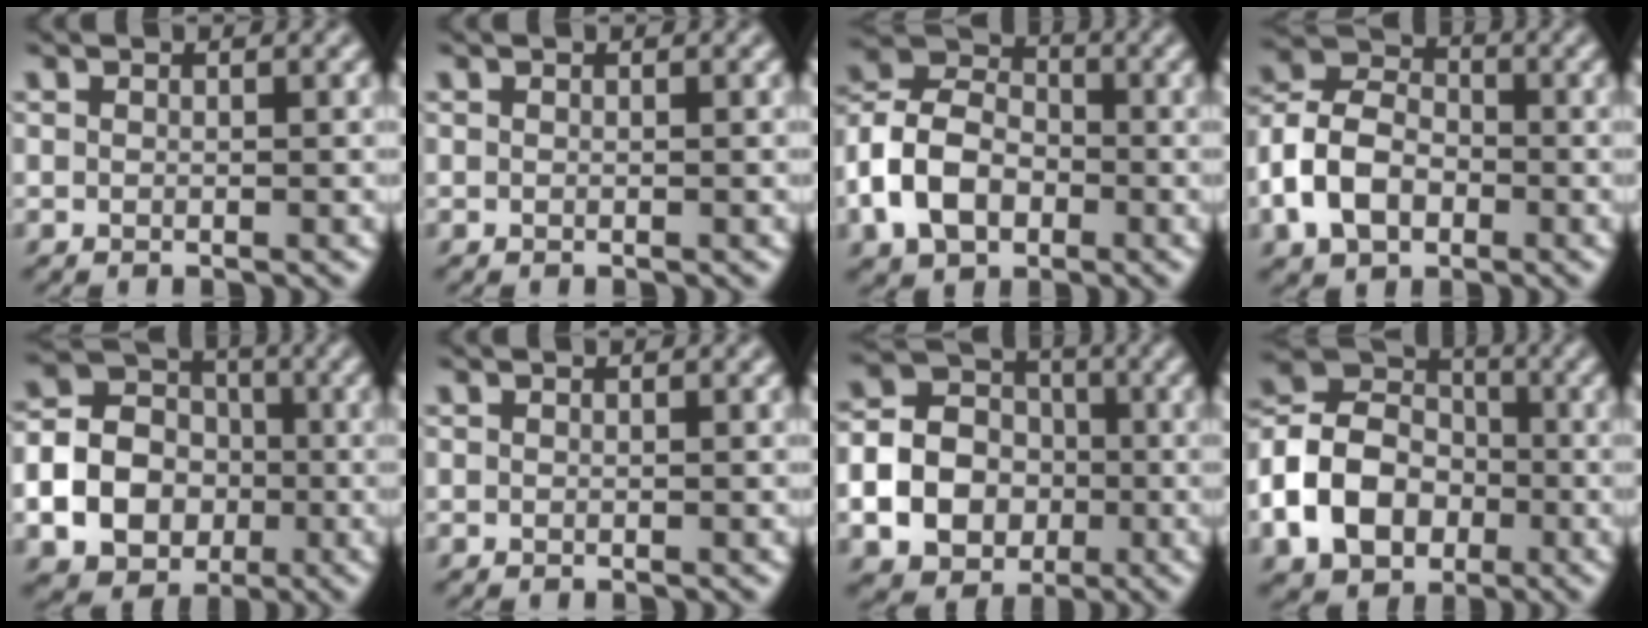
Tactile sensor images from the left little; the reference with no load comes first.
{"total": 0.0}
{"total": 6.8, "force": [-2.7, 4.7, 4.1], "torque": [-0.087, 0.011, -0.067]}
{"total": 6.1, "force": [-2.4, 4.2, 3.7], "torque": [-0.078, 0.011, -0.059]}
{"total": 15.2, "force": [-4.1, 13.7, 5.3], "torque": [-0.149, -0.032, -0.090]}
{"total": 0.0}
{"total": 13.9, "force": [-3.9, 12.4, 4.9], "torque": [-0.136, -0.035, -0.084]}
{"total": 8.5, "force": [-2.8, 6.4, 4.9], "torque": [-0.092, 0.002, -0.060]}